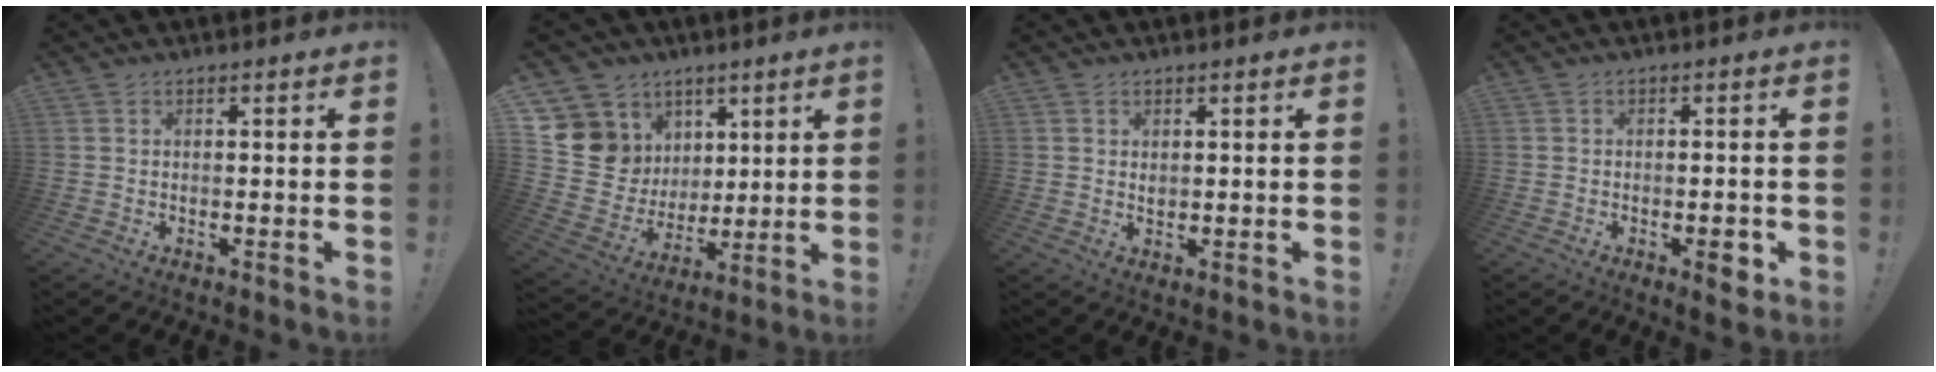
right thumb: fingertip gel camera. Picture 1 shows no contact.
{"total": 13.0, "force": [4.3, 11.9, 3.2], "torque": [-0.059, -0.032, 0.109]}
{"total": 1.3, "force": [0.7, 1.0, 0.3], "torque": [0.000, -0.003, 0.012]}
{"total": 4.1, "force": [-1.9, 2.2, 2.9], "torque": [-0.029, 0.009, -0.030]}